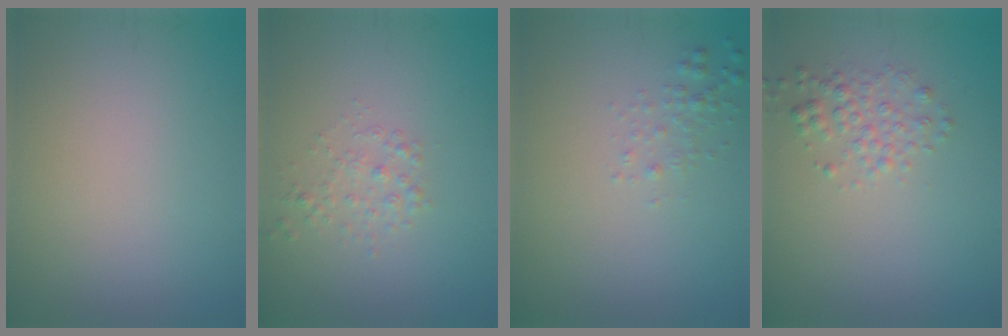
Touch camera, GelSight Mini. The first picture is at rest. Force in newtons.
{"total": 1.4, "press": 1.4, "slide": 0.1}
{"total": 1.1, "press": 1.1, "slide": 0.1}
{"total": 2.0, "press": 2.0, "slide": 0.1}